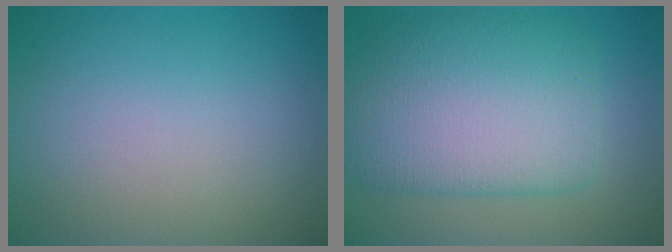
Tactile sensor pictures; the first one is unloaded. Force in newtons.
{"total": 8.1, "press": 8.1, "slide": 0.3}